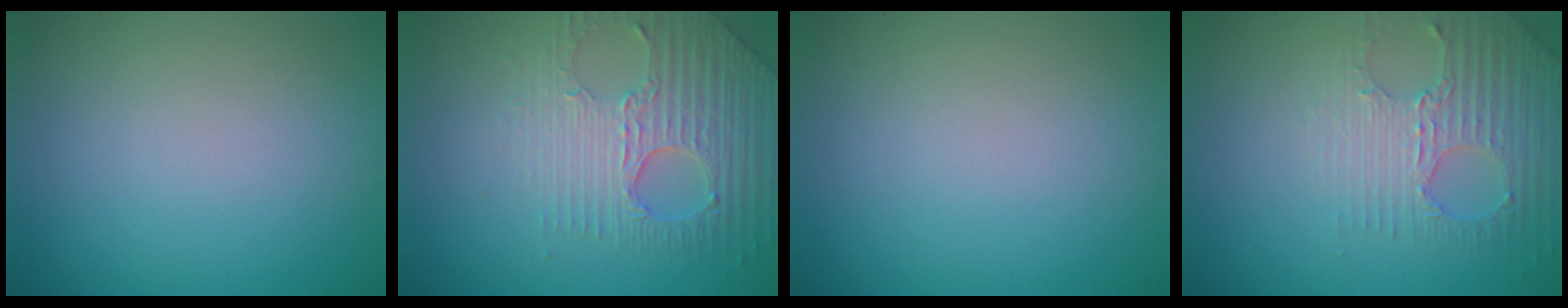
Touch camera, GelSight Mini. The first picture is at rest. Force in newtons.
{"total": 4.0, "press": 3.8, "slide": 1.2}
{"total": 0.0}
{"total": 2.8, "press": 2.7, "slide": 0.9}